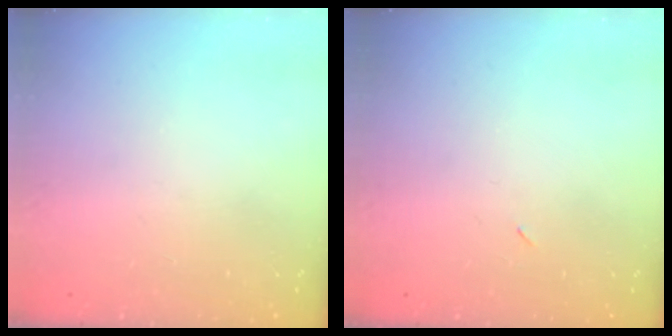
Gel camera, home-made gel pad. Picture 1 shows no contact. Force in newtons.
{"total": 2.2, "press": 1.8, "slide": 1.2}